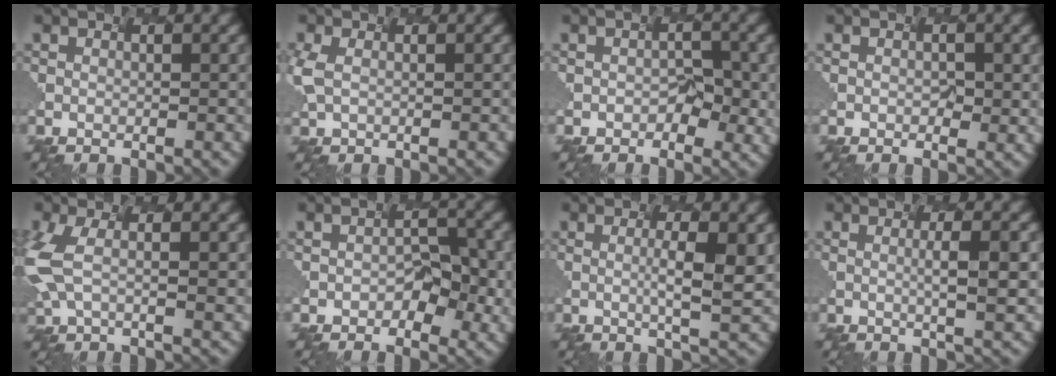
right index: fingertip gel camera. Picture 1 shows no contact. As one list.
[{"total": 2.3, "force": [-0.2, 1.3, 1.8], "torque": [-0.054, 0.000, 0.010]}, {"total": 1.8, "force": [-0.8, 1.2, 1.1], "torque": [-0.019, -0.006, -0.003]}, {"total": 0.6, "force": [-0.2, 0.5, 0.3], "torque": [-0.008, -0.001, 0.008]}, {"total": 4.9, "force": [0.1, 2.2, 4.3], "torque": [-0.122, 0.002, 0.005]}, {"total": 2.7, "force": [-1.1, 1.7, 1.8], "torque": [-0.029, -0.002, -0.008]}, {"total": 3.4, "force": [0.0, 0.3, 3.3], "torque": [-0.055, -0.002, 0.008]}, {"total": 2.9, "force": [-0.1, 0.4, 2.8], "torque": [-0.040, 0.005, 0.004]}]